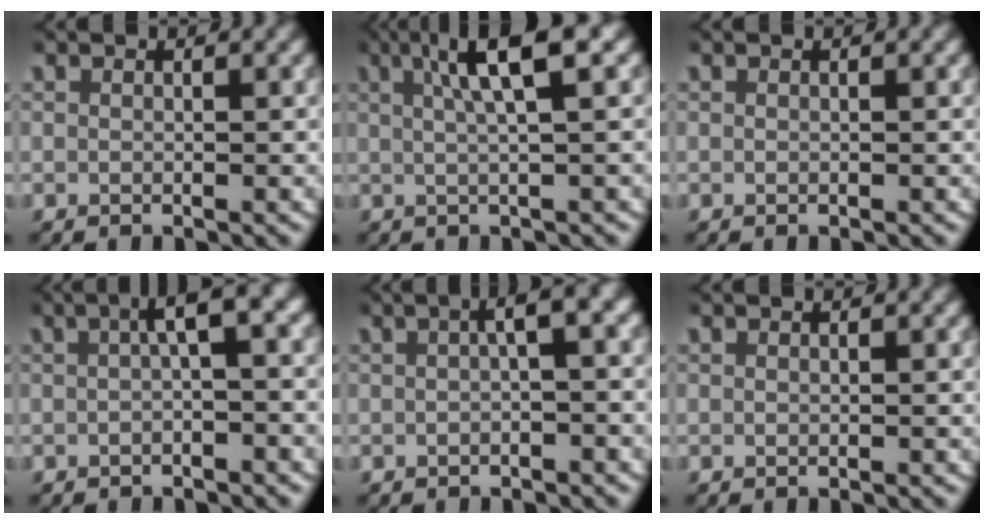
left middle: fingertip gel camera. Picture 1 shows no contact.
{"total": 5.6, "force": [2.4, 1.1, 5.0], "torque": [-0.082, 0.018, 0.030]}
{"total": 0.0}
{"total": 3.6, "force": [0.5, 0.9, 3.4], "torque": [-0.041, 0.023, -0.001]}
{"total": 3.0, "force": [0.4, 0.6, 3.0], "torque": [-0.035, 0.022, -0.001]}
{"total": 0.0}